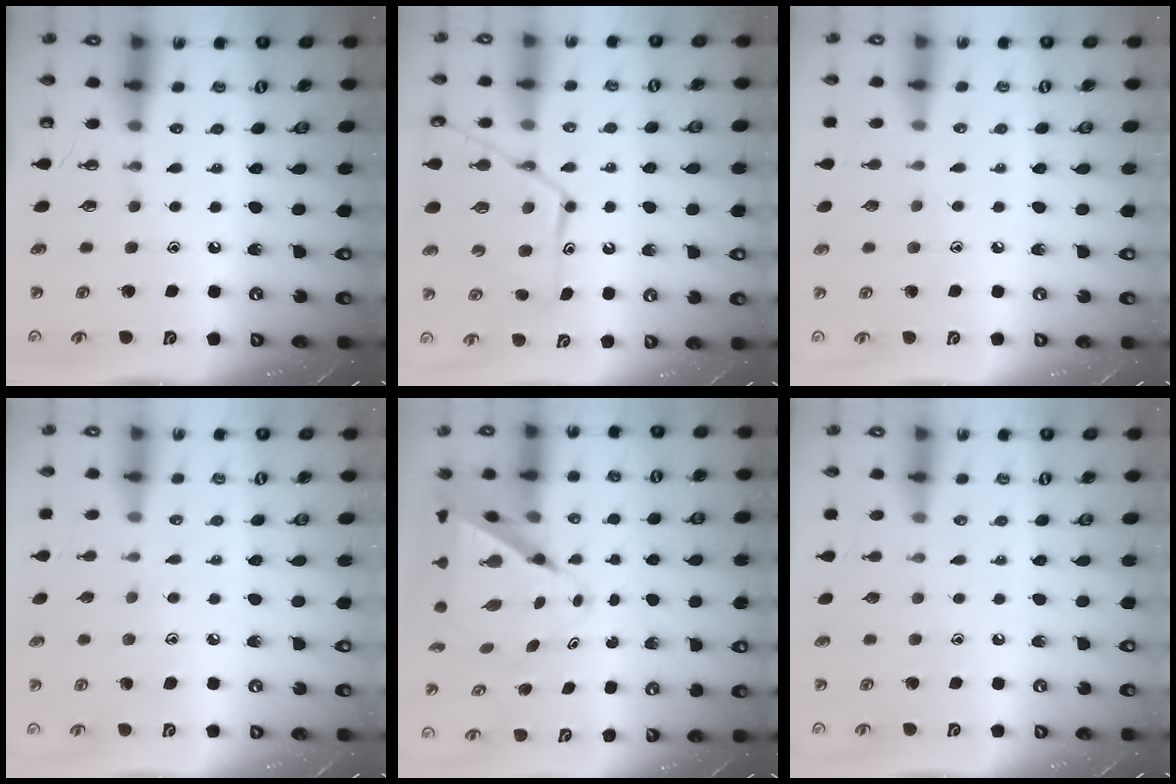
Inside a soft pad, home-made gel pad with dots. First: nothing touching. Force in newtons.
{"total": 16.8, "press": 16.8, "slide": 1.4}
{"total": 3.4, "press": 3.4, "slide": 0.3}
{"total": 7.0, "press": 6.9, "slide": 0.6}
{"total": 9.9, "press": 9.9, "slide": 0.7}
{"total": 0.0}